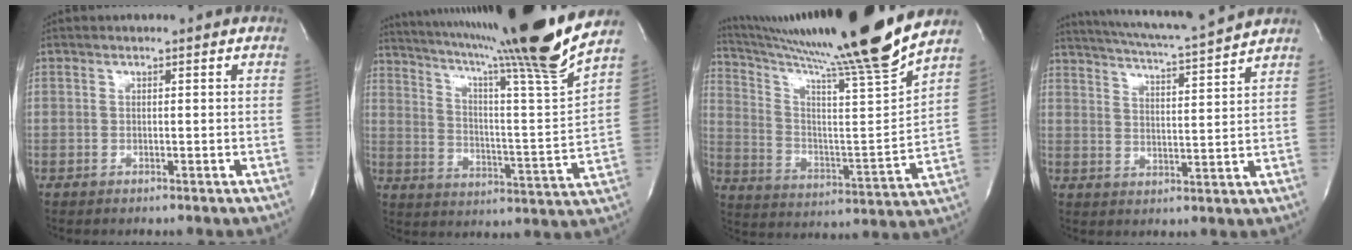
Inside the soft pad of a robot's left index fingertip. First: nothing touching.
{"total": 24.7, "force": [20.3, -2.6, 13.7], "torque": [-0.229, -0.058, 0.291]}
{"total": 23.9, "force": [20.5, -2.9, 12.1], "torque": [-0.212, -0.065, 0.321]}
{"total": 14.0, "force": [13.0, -0.7, 5.3], "torque": [-0.101, -0.009, 0.187]}